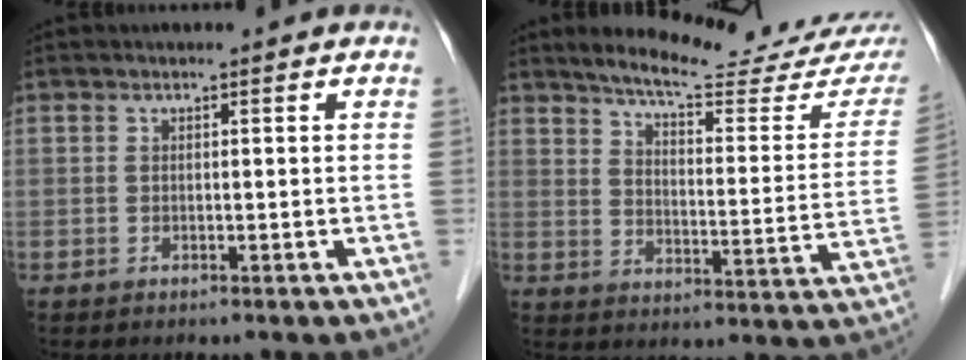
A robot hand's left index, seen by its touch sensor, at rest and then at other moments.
{"total": 18.9, "force": [17.0, 2.1, 8.0], "torque": [-0.107, -0.060, 0.210]}